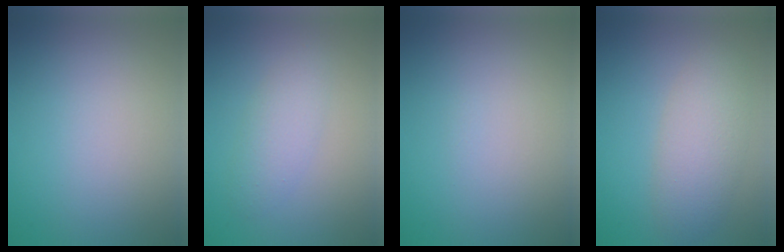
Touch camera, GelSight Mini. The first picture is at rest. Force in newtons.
{"total": 2.4, "press": 2.4, "slide": 0.2}
{"total": 0.0}
{"total": 4.1, "press": 4.1, "slide": 0.3}